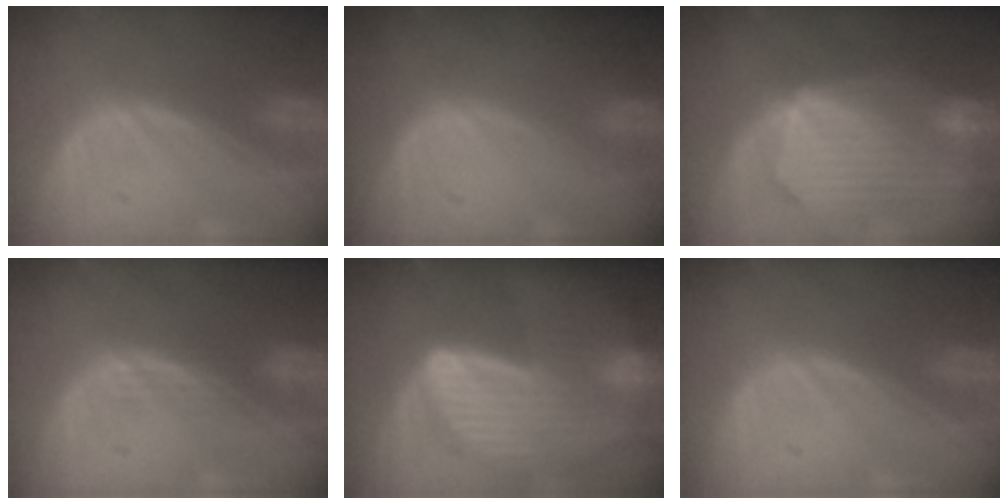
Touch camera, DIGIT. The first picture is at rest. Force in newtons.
{"total": 0.0}
{"total": 10.8, "press": 9.5, "slide": 5.2}
{"total": 1.8, "press": 1.7, "slide": 0.2}
{"total": 9.1, "press": 8.0, "slide": 4.3}
{"total": 0.0}